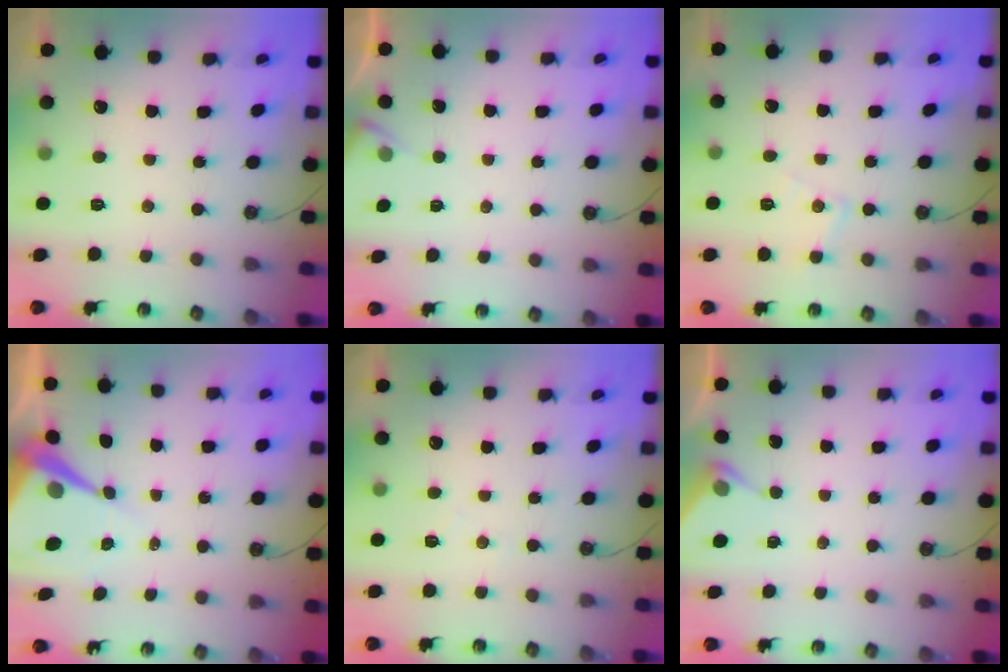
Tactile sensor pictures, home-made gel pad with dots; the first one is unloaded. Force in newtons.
{"total": 3.0, "press": 3.0, "slide": 0.4}
{"total": 6.3, "press": 6.2, "slide": 0.4}
{"total": 10.0, "press": 10.0, "slide": 0.9}
{"total": 4.0, "press": 3.9, "slide": 0.7}
{"total": 3.6, "press": 3.6, "slide": 0.5}